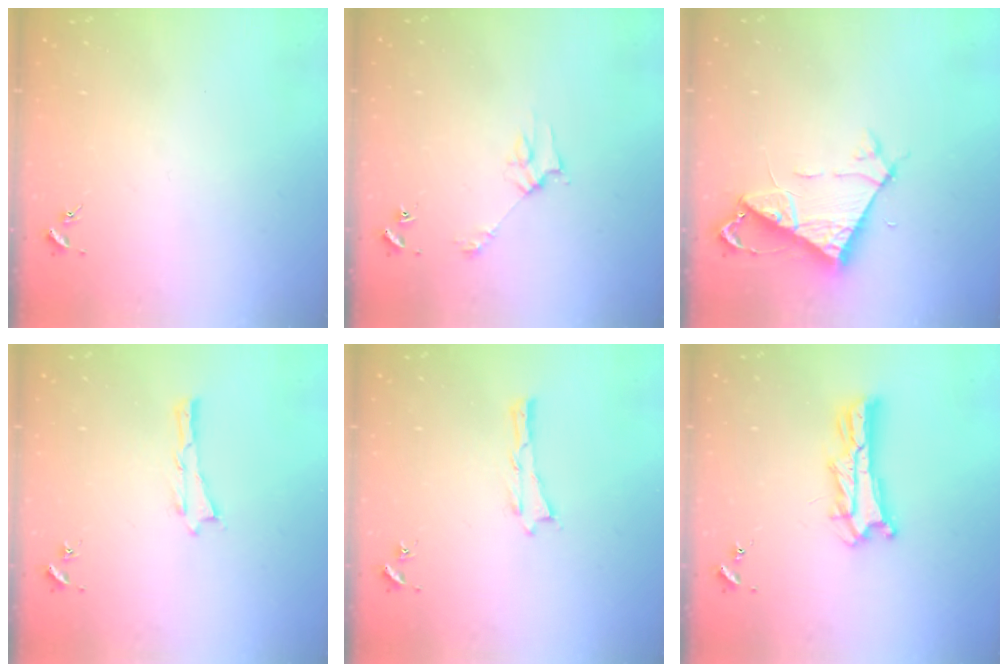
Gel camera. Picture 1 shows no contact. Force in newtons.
{"total": 2.8, "press": 2.8, "slide": 0.2}
{"total": 6.9, "press": 6.8, "slide": 0.7}
{"total": 0.0}
{"total": 0.0}
{"total": 5.2, "press": 5.2, "slide": 0.5}